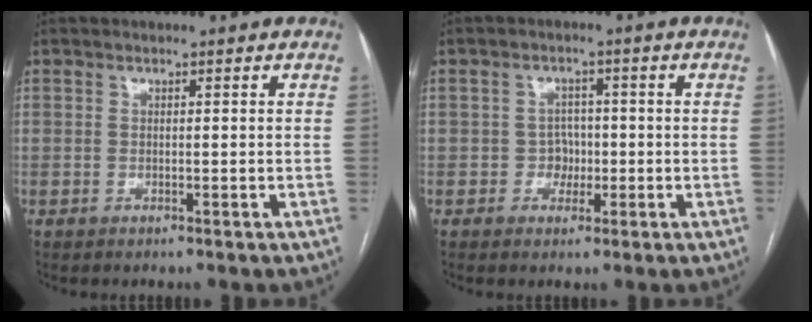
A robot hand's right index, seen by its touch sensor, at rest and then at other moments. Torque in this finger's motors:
{"motor_torque": [0.24, -0.11, -0.01, 0.00]}